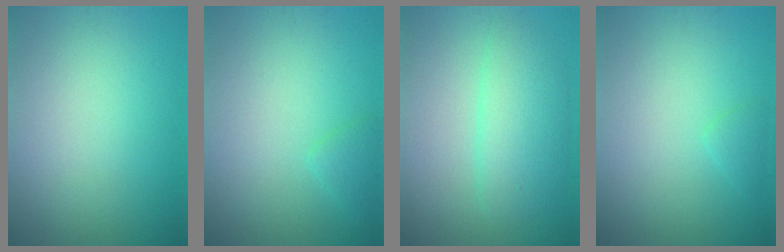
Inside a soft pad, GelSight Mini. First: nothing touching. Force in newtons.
{"total": 1.3, "press": 1.3, "slide": 0.0}
{"total": 4.0, "press": 4.0, "slide": 0.4}
{"total": 0.9, "press": 0.9, "slide": 0.1}